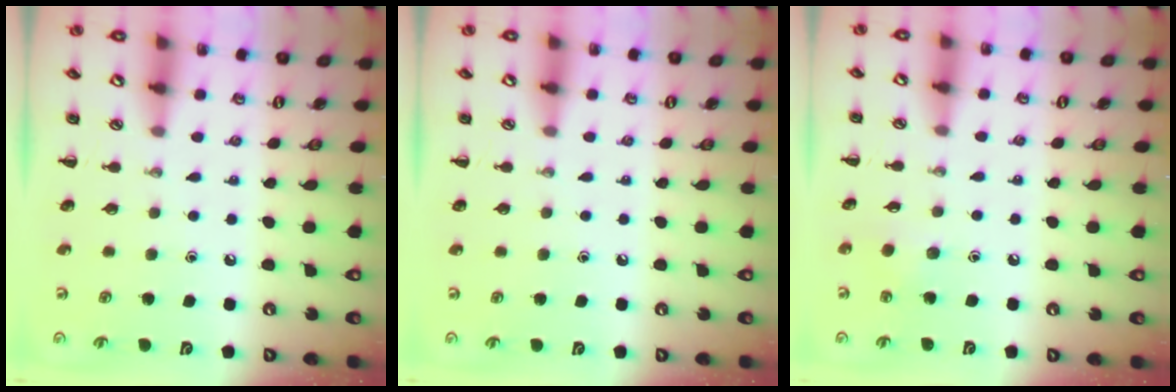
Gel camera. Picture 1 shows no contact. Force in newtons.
{"total": 0.5, "press": 0.1, "slide": 0.5}
{"total": 5.7, "press": 5.5, "slide": 1.5}